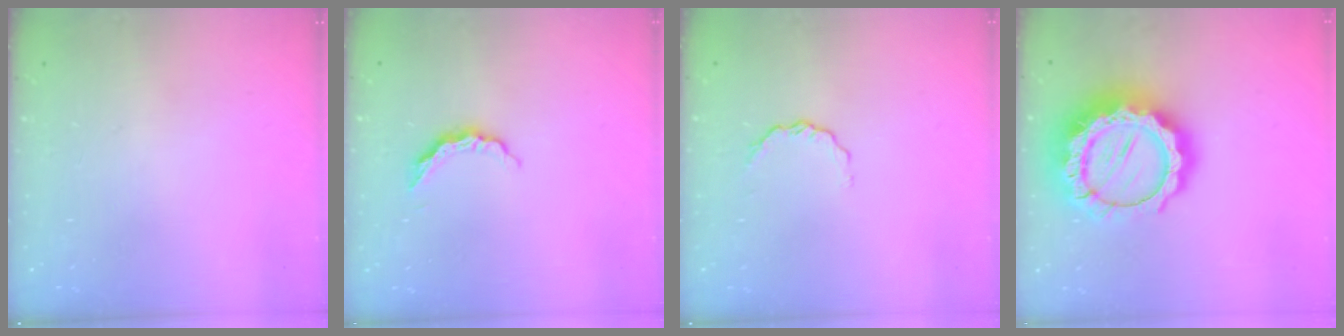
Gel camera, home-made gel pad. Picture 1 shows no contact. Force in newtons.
{"total": 5.8, "press": 5.8, "slide": 0.6}
{"total": 4.4, "press": 4.4, "slide": 0.6}
{"total": 22.9, "press": 22.8, "slide": 2.0}